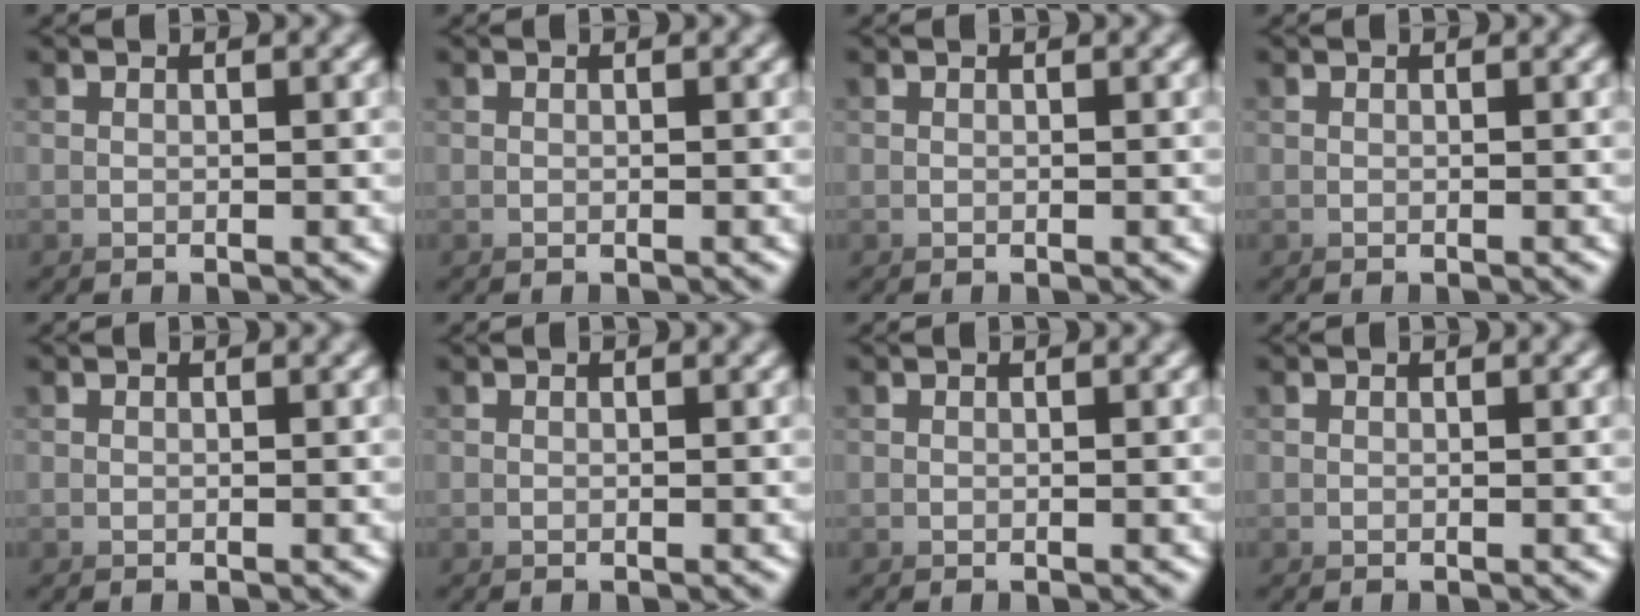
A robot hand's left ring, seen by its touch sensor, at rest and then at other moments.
{"total": 0.0}
{"total": 0.0}
{"total": 0.0}
{"total": 0.0}
{"total": 0.0}
{"total": 0.0}
{"total": 0.0}